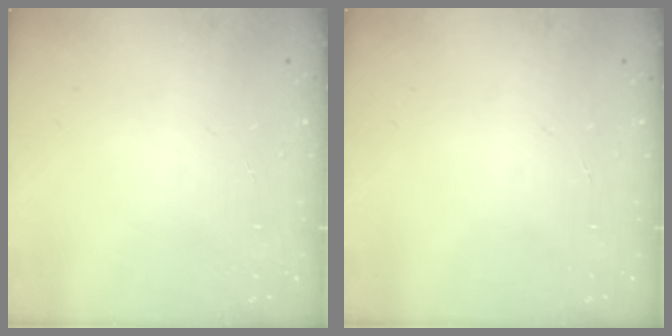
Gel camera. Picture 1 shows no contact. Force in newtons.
{"total": 0.0}